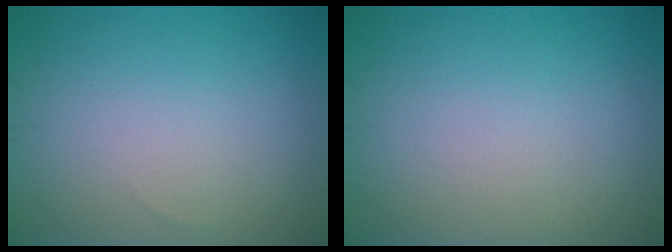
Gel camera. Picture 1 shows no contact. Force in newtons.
{"total": 0.0}